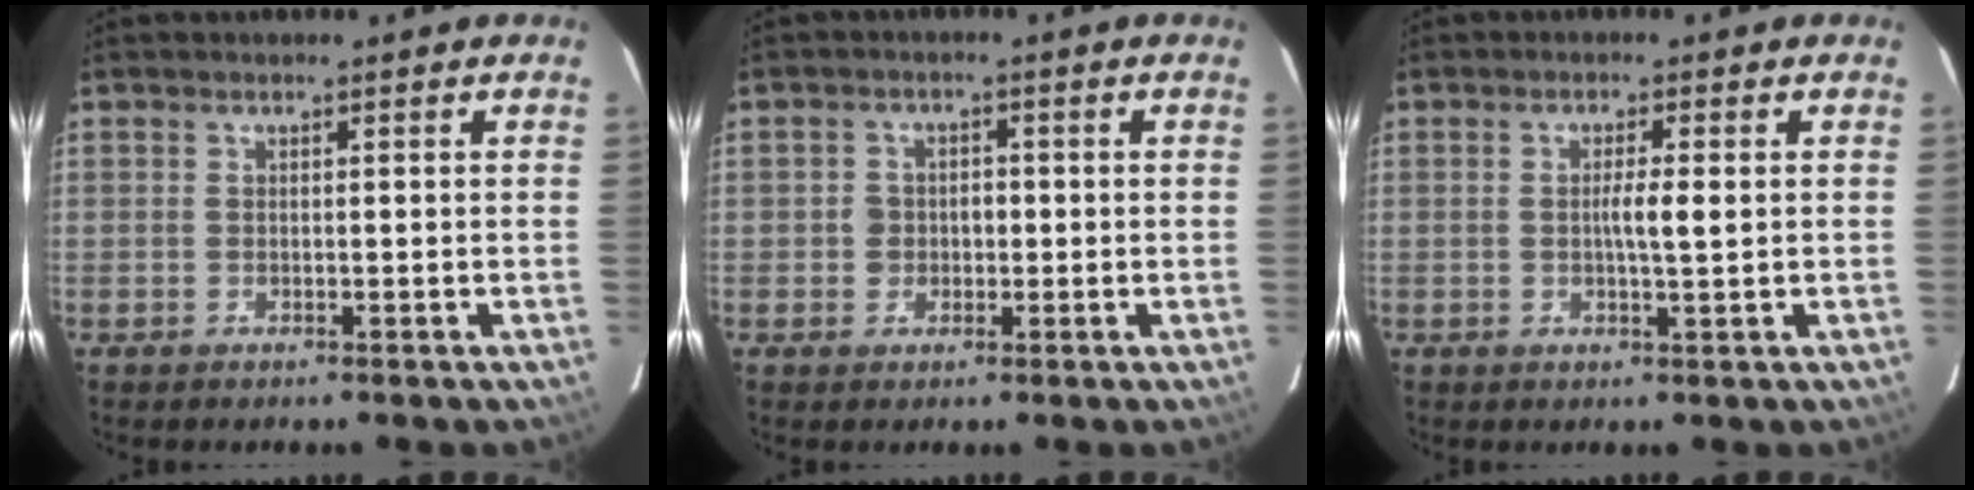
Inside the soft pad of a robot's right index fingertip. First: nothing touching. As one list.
[{"total": 2.9, "force": [-0.3, 2.5, 1.4], "torque": [-0.021, 0.011, -0.004]}, {"total": 4.2, "force": [0.7, 0.3, 4.1], "torque": [-0.068, -0.004, 0.009]}]